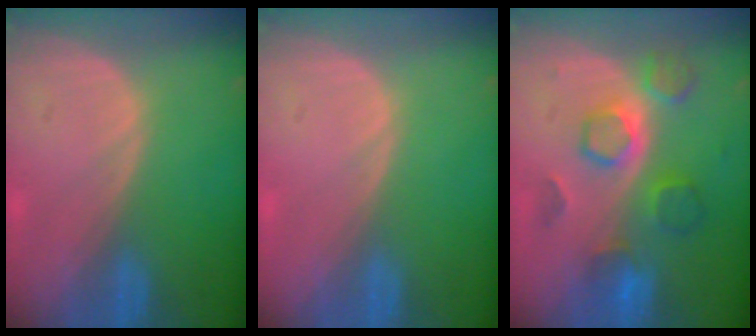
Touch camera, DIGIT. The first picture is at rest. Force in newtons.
{"total": 0.0}
{"total": 8.4, "press": 7.6, "slide": 3.6}